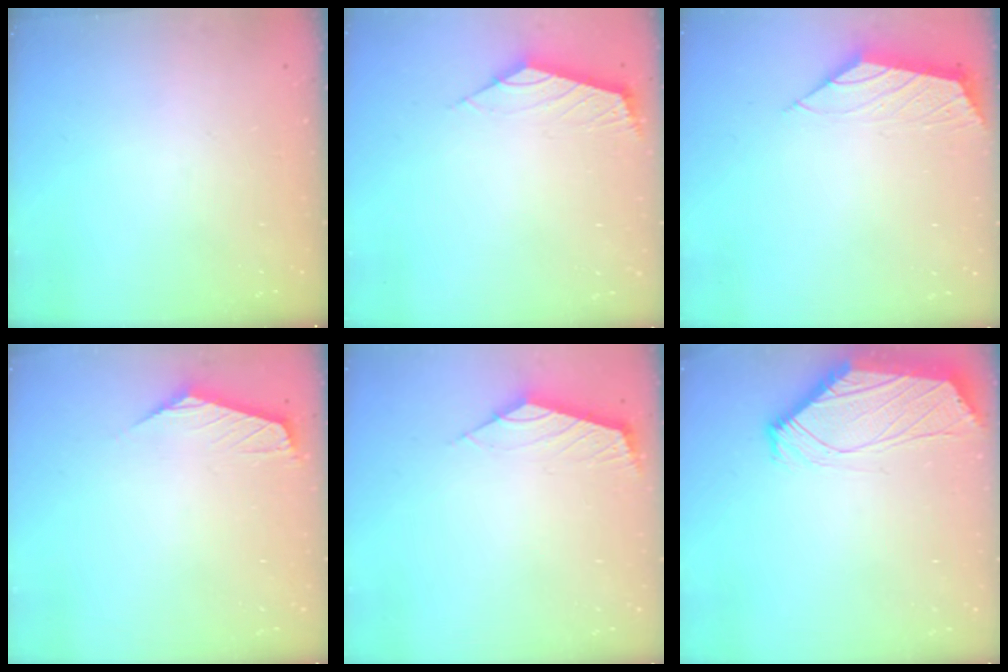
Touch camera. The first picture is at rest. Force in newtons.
{"total": 2.5, "press": 2.4, "slide": 0.6}
{"total": 1.6, "press": 1.5, "slide": 0.5}
{"total": 1.3, "press": 1.2, "slide": 0.5}
{"total": 2.6, "press": 2.5, "slide": 0.6}
{"total": 1.0, "press": 0.8, "slide": 0.5}